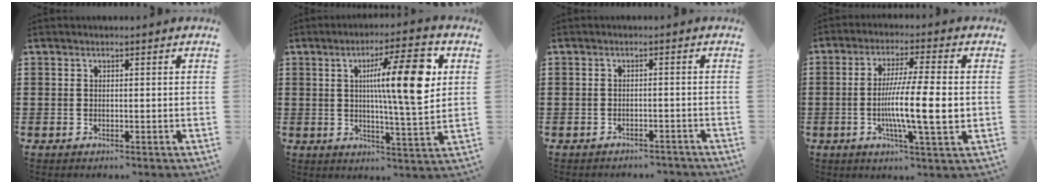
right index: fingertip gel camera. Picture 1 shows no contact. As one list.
[{"total": 12.4, "force": [3.4, 1.7, 11.9], "torque": [-0.195, 0.000, 0.043]}, {"total": 1.6, "force": [-1.6, 0.3, 0.1], "torque": [-0.008, -0.001, -0.034]}, {"total": 11.7, "force": [-1.4, 1.4, 11.5], "torque": [-0.201, -0.012, -0.027]}]